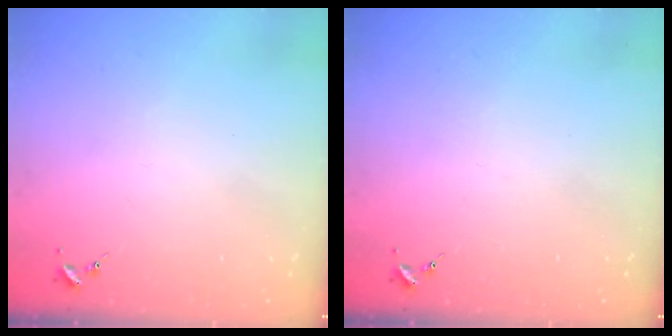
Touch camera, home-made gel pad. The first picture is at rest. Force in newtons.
{"total": 0.0}